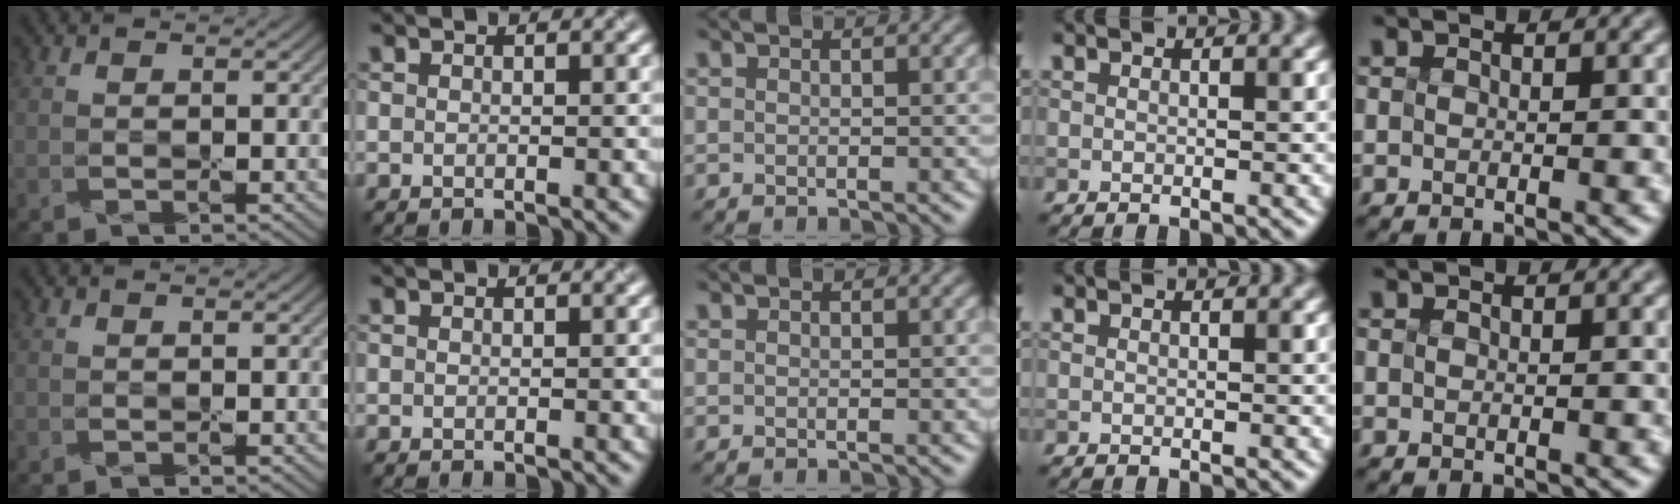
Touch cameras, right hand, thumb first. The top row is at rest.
{}